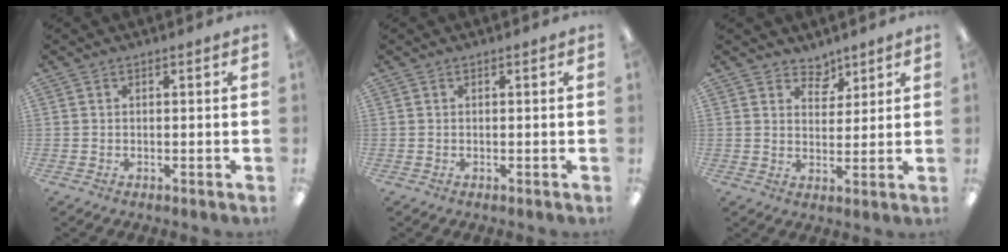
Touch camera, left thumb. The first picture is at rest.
{"total": 0.0}
{"total": 4.9, "force": [4.0, 2.7, 0.5], "torque": [-0.001, -0.027, 0.071]}